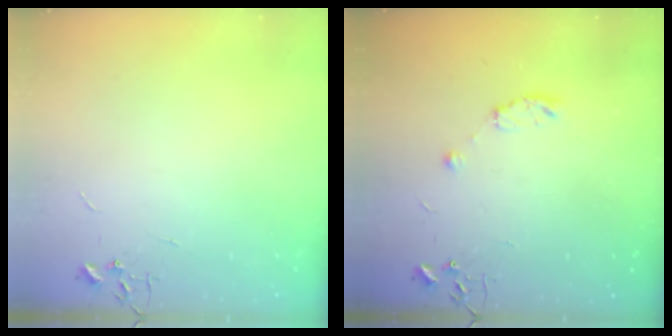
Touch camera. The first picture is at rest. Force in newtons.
{"total": 5.6, "press": 5.5, "slide": 0.7}